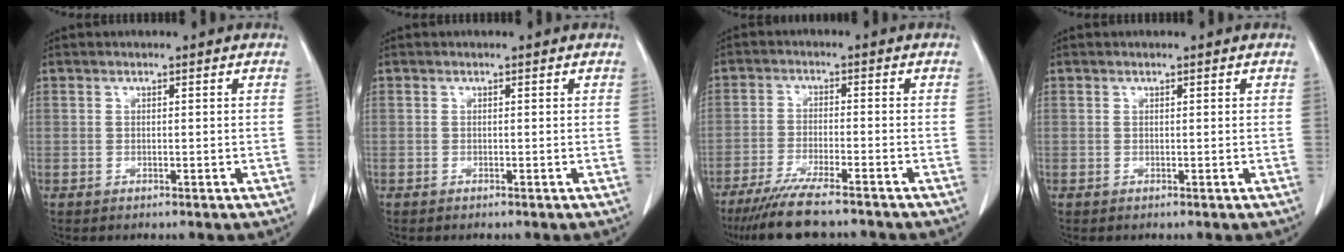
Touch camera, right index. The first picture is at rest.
{"total": 0.0}
{"total": 10.5, "force": [-8.9, 0.7, 5.6], "torque": [-0.090, -0.026, -0.142]}
{"total": 0.0}